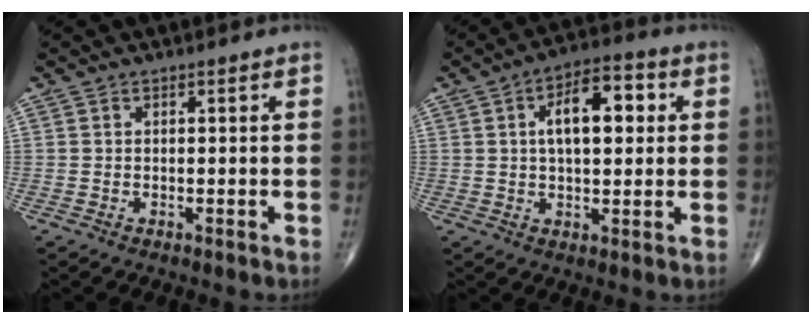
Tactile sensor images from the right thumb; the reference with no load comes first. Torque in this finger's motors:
{"motor_torque": [0.45, 2.49, 1.28, 0.30, 0.07]}